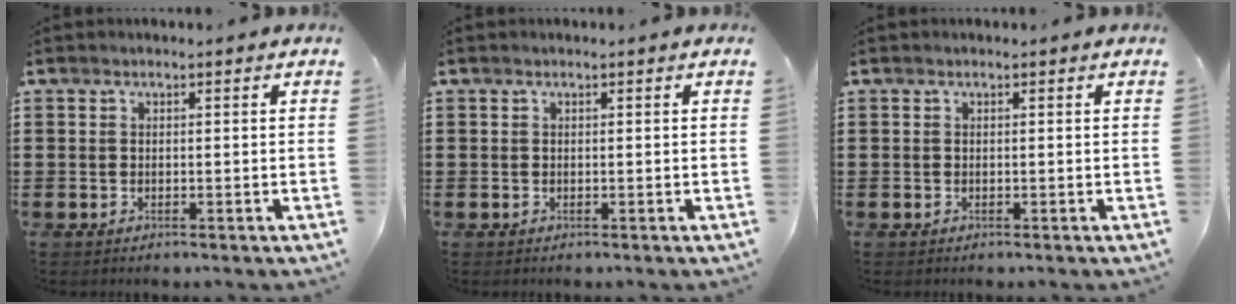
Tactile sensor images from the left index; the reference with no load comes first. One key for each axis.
{"total": 0.0}
{"total": 0.0}